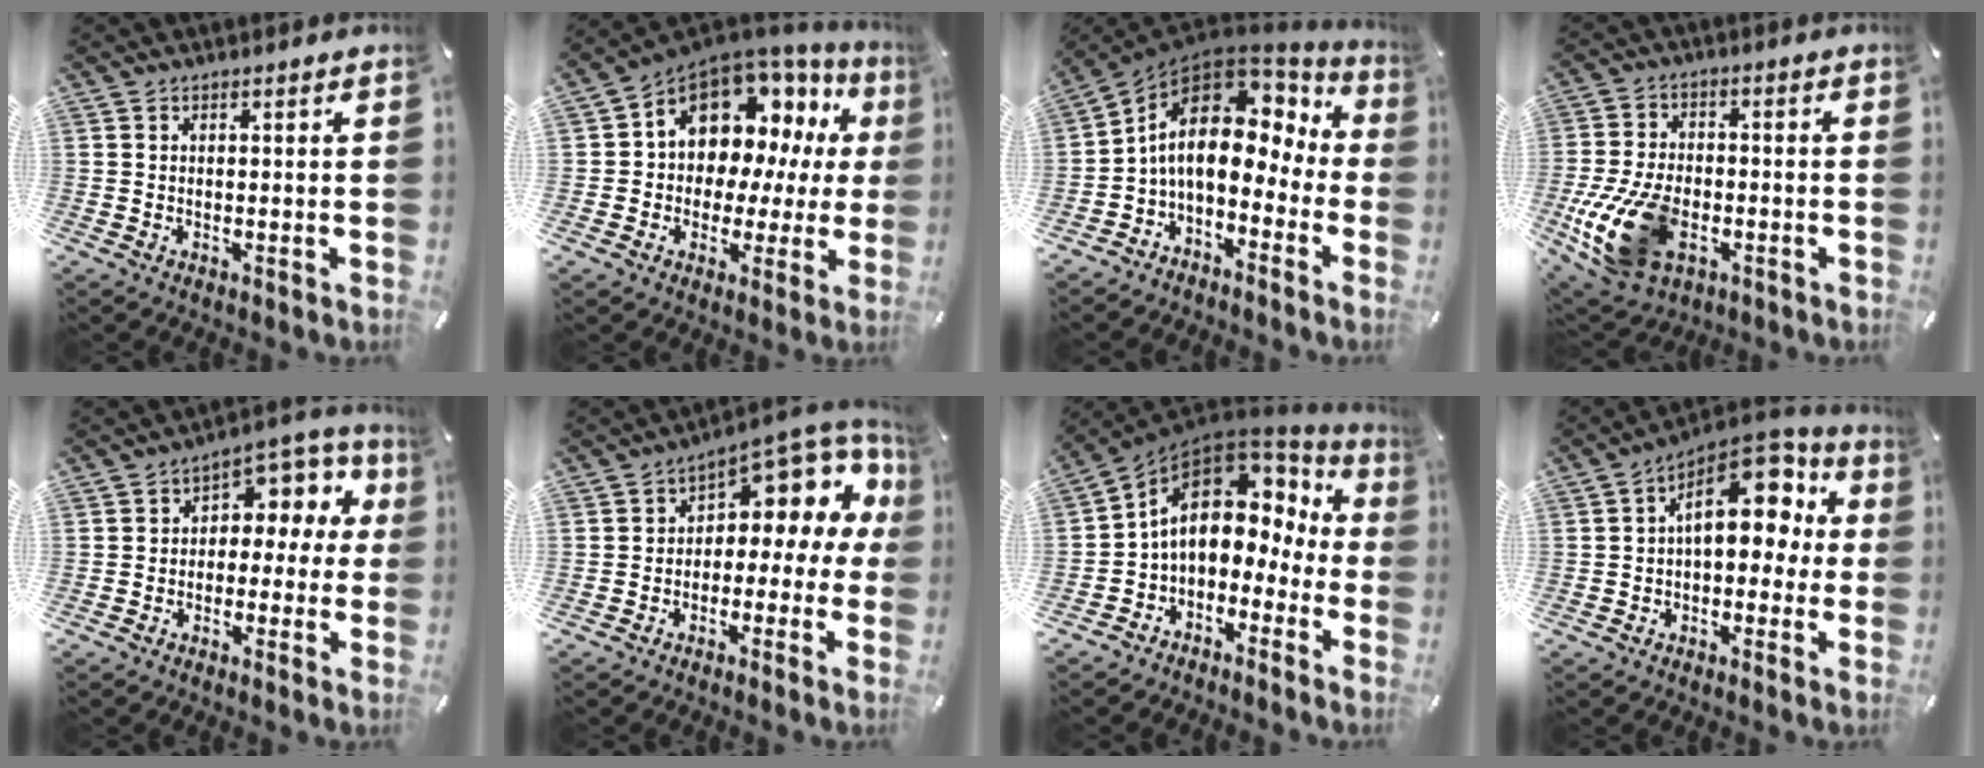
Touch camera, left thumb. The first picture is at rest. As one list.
[{"total": 11.3, "force": [5.7, 8.7, 4.4], "torque": [-0.081, -0.054, 0.107]}, {"total": 12.6, "force": [1.7, 8.1, 9.5], "torque": [-0.173, -0.021, 0.028]}, {"total": 16.7, "force": [-5.1, 10.7, 11.8], "torque": [-0.244, 0.014, -0.082]}, {"total": 7.1, "force": [1.3, 5.4, 4.4], "torque": [-0.060, -0.008, 0.021]}, {"total": 8.4, "force": [5.0, 4.8, 4.9], "torque": [-0.073, -0.046, 0.084]}, {"total": 11.8, "force": [2.6, 8.1, 8.1], "torque": [-0.139, -0.019, 0.042]}, {"total": 15.0, "force": [5.4, 9.1, 10.7], "torque": [-0.146, -0.033, 0.096]}]